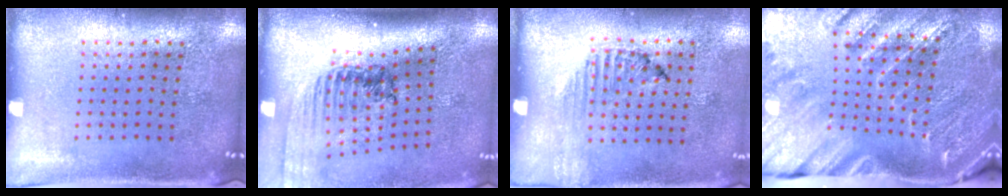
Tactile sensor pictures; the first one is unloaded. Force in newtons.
{"total": 1.7, "press": 1.5, "slide": 0.7}
{"total": 1.2, "press": 1.2, "slide": 0.4}
{"total": 2.9, "press": 2.9, "slide": 0.5}